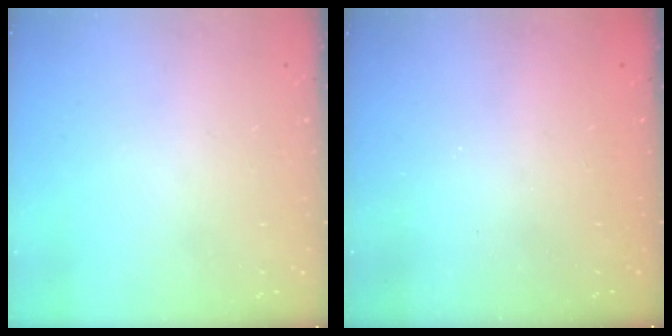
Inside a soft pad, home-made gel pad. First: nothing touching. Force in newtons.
{"total": 2.4, "press": 2.3, "slide": 0.8}